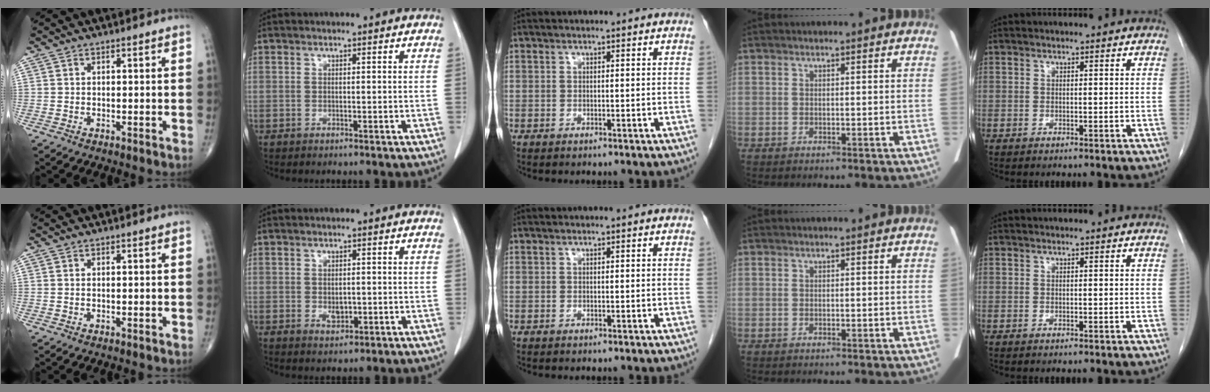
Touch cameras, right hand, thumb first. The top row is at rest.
{"index": {"total": 2.2, "force": [-0.3, 1.3, 1.7], "torque": [-0.028, -0.003, 0.002]}}